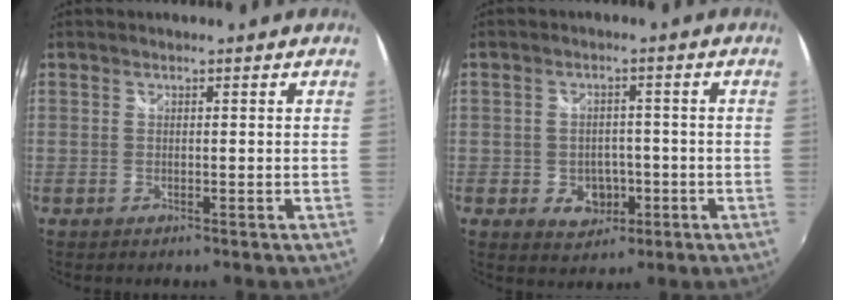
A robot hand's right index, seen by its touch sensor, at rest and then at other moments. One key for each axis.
{"total": 5.9, "fx": -1.8, "fy": 4.9, "fz": 2.8, "tx": -0.059, "ty": 0.004, "tz": -0.015}